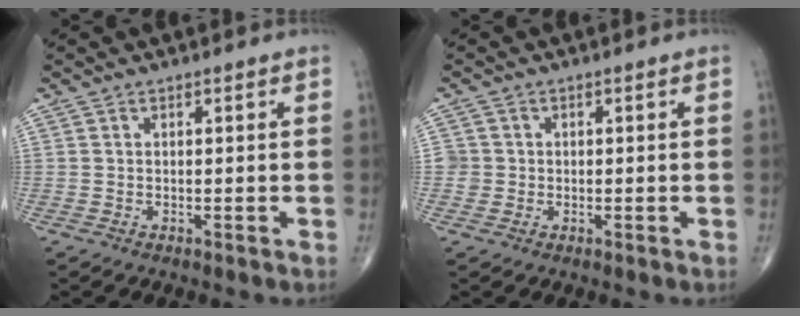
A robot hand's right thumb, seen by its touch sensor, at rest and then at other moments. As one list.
[{"total": 2.3, "force": [-0.2, 2.2, 0.0], "torque": [0.017, 0.008, -0.004]}]